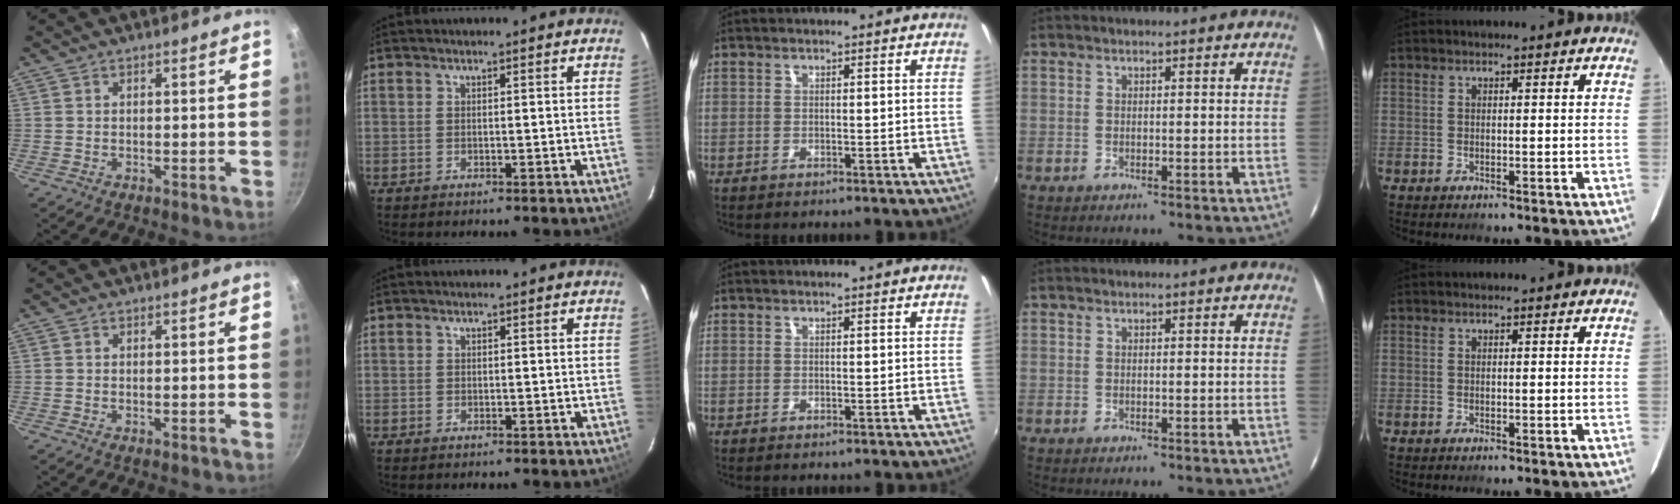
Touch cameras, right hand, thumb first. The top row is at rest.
{"index": {"total": 0.6, "force": [-0.1, 0.5, -0.2], "torque": [0.006, -0.001, -0.002]}}